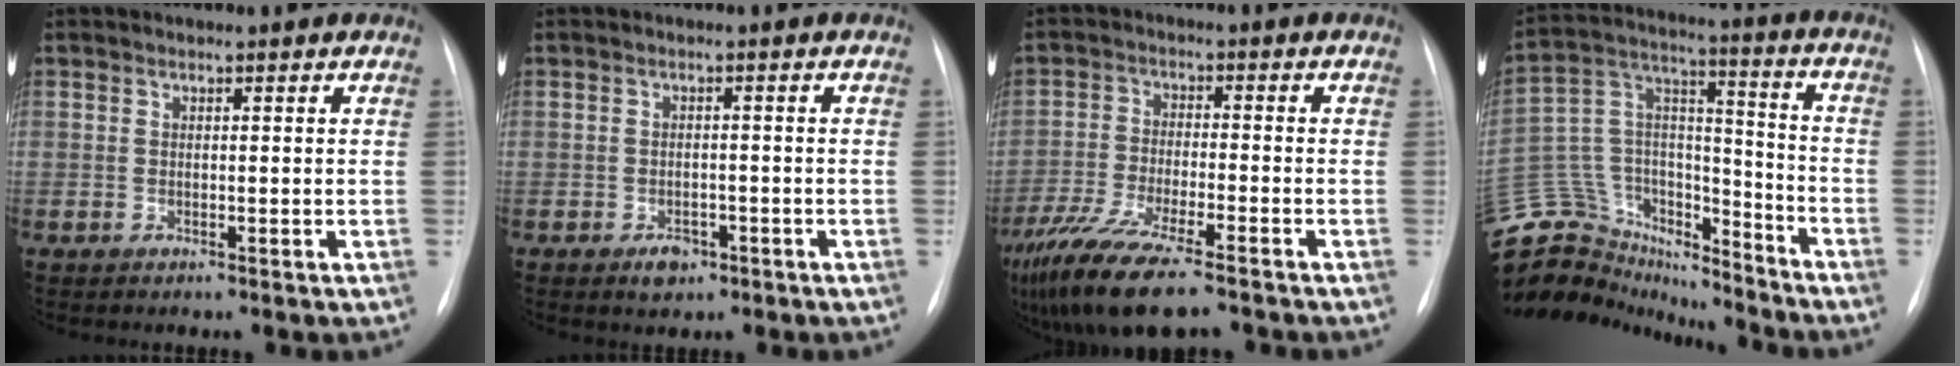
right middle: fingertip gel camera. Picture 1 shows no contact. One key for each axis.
{"total": 2.6, "fx": -1.6, "fy": 1.7, "fz": 1.2, "tx": -0.014, "ty": 0.003, "tz": -0.016}
{"total": 13.5, "fx": -10.2, "fy": 2.0, "fz": 8.7, "tx": -0.171, "ty": -0.037, "tz": -0.176}
{"total": 27.7, "fx": -24.5, "fy": 9.9, "fz": 8.3, "tx": -0.242, "ty": 0.032, "tz": -0.392}